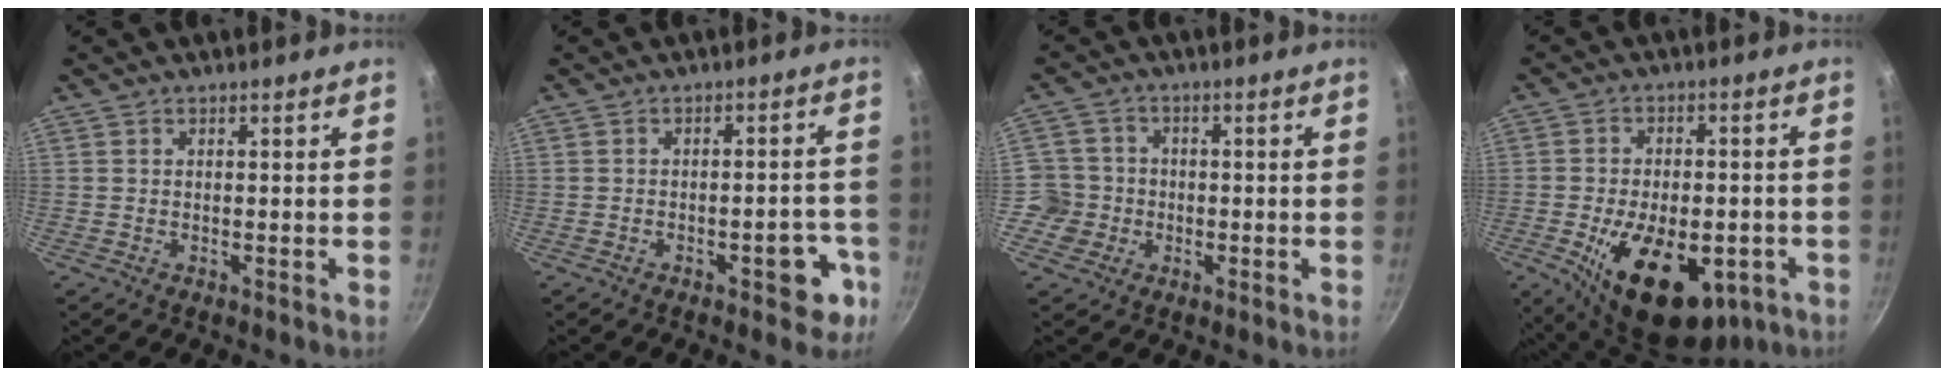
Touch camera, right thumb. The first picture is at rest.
{"total": 7.0, "force": [-3.3, 3.1, 5.3], "torque": [-0.037, 0.029, -0.037]}
{"total": 5.9, "force": [-1.5, 5.7, 0.8], "torque": [0.024, 0.019, -0.037]}
{"total": 19.2, "force": [-6.6, 10.7, 14.5], "torque": [-0.206, 0.005, -0.086]}